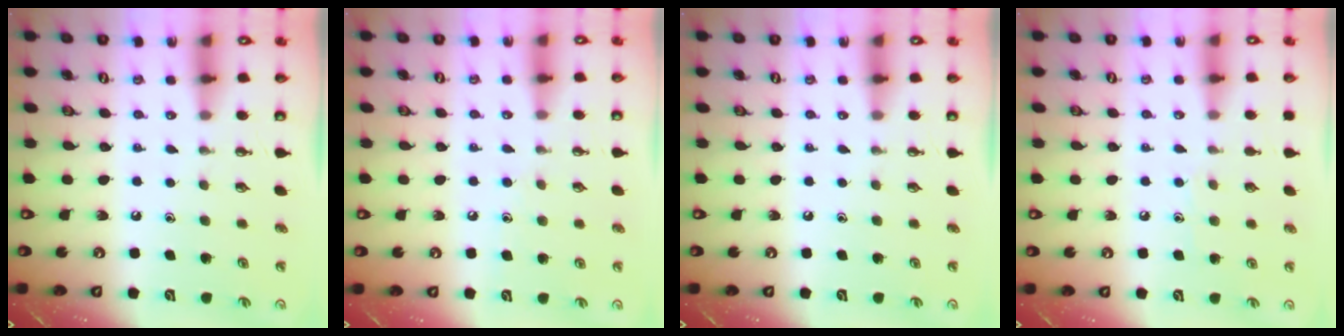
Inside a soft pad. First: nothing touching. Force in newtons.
{"total": 6.0, "press": 6.0, "slide": 0.5}
{"total": 0.0}
{"total": 5.6, "press": 5.6, "slide": 0.6}